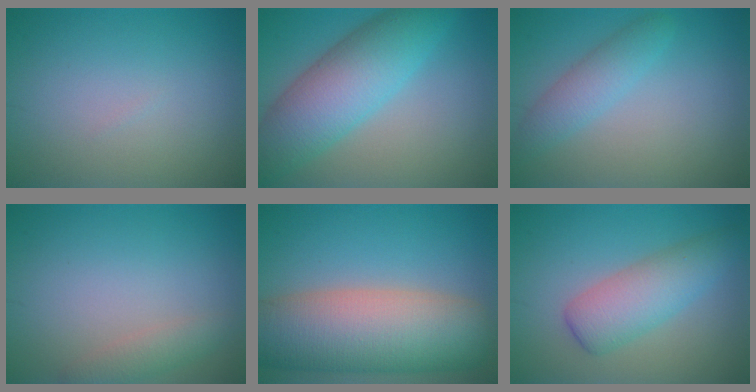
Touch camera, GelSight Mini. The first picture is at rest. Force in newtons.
{"total": 8.5, "press": 8.5, "slide": 0.1}
{"total": 2.8, "press": 2.8, "slide": 0.1}
{"total": 1.9, "press": 1.9, "slide": 0.1}
{"total": 12.3, "press": 12.2, "slide": 0.9}
{"total": 4.8, "press": 4.8, "slide": 0.1}